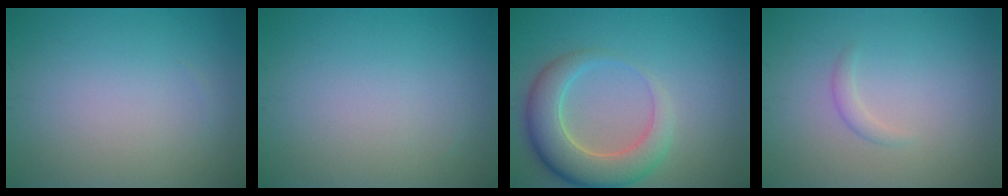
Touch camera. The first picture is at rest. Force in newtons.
{"total": 0.0}
{"total": 6.5, "press": 6.5, "slide": 0.6}
{"total": 0.9, "press": 0.9, "slide": 0.0}